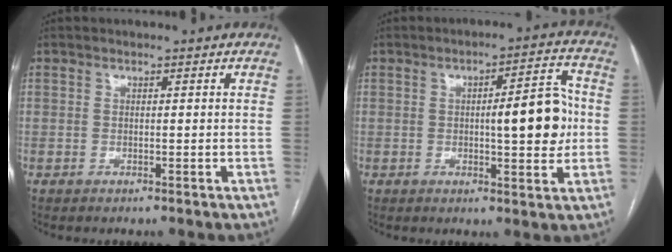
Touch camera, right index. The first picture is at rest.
{"total": 9.5, "force": [0.0, 2.3, 9.2], "torque": [-0.118, 0.016, 0.001]}